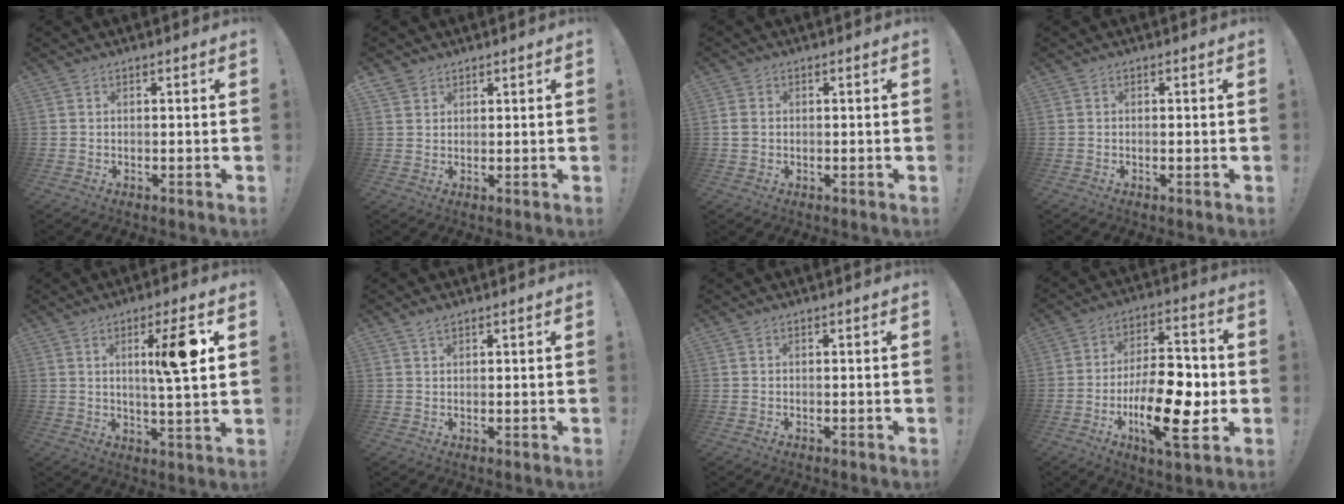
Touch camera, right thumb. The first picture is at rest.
{"total": 2.7, "force": [2.1, 1.6, 0.0], "torque": [-0.006, -0.011, 0.042]}
{"total": 2.8, "force": [0.2, 2.3, 1.6], "torque": [-0.025, 0.005, 0.005]}
{"total": 0.6, "force": [-0.2, -0.1, 0.5], "torque": [-0.001, -0.004, -0.006]}
{"total": 11.7, "force": [3.4, 0.4, 11.2], "torque": [-0.168, -0.012, 0.040]}
{"total": 1.9, "force": [1.6, 0.5, 0.9], "torque": [-0.010, -0.005, 0.028]}
{"total": 0.0}
{"total": 20.6, "force": [-5.6, 8.4, 18.0], "torque": [-0.295, 0.025, -0.085]}